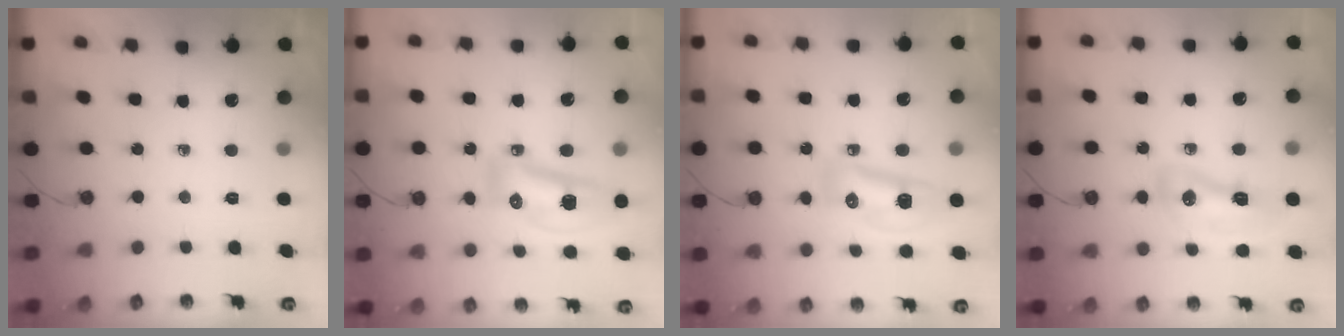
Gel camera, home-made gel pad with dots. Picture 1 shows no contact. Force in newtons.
{"total": 14.4, "press": 13.4, "slide": 5.2}
{"total": 10.2, "press": 10.0, "slide": 1.8}
{"total": 11.5, "press": 10.8, "slide": 3.8}